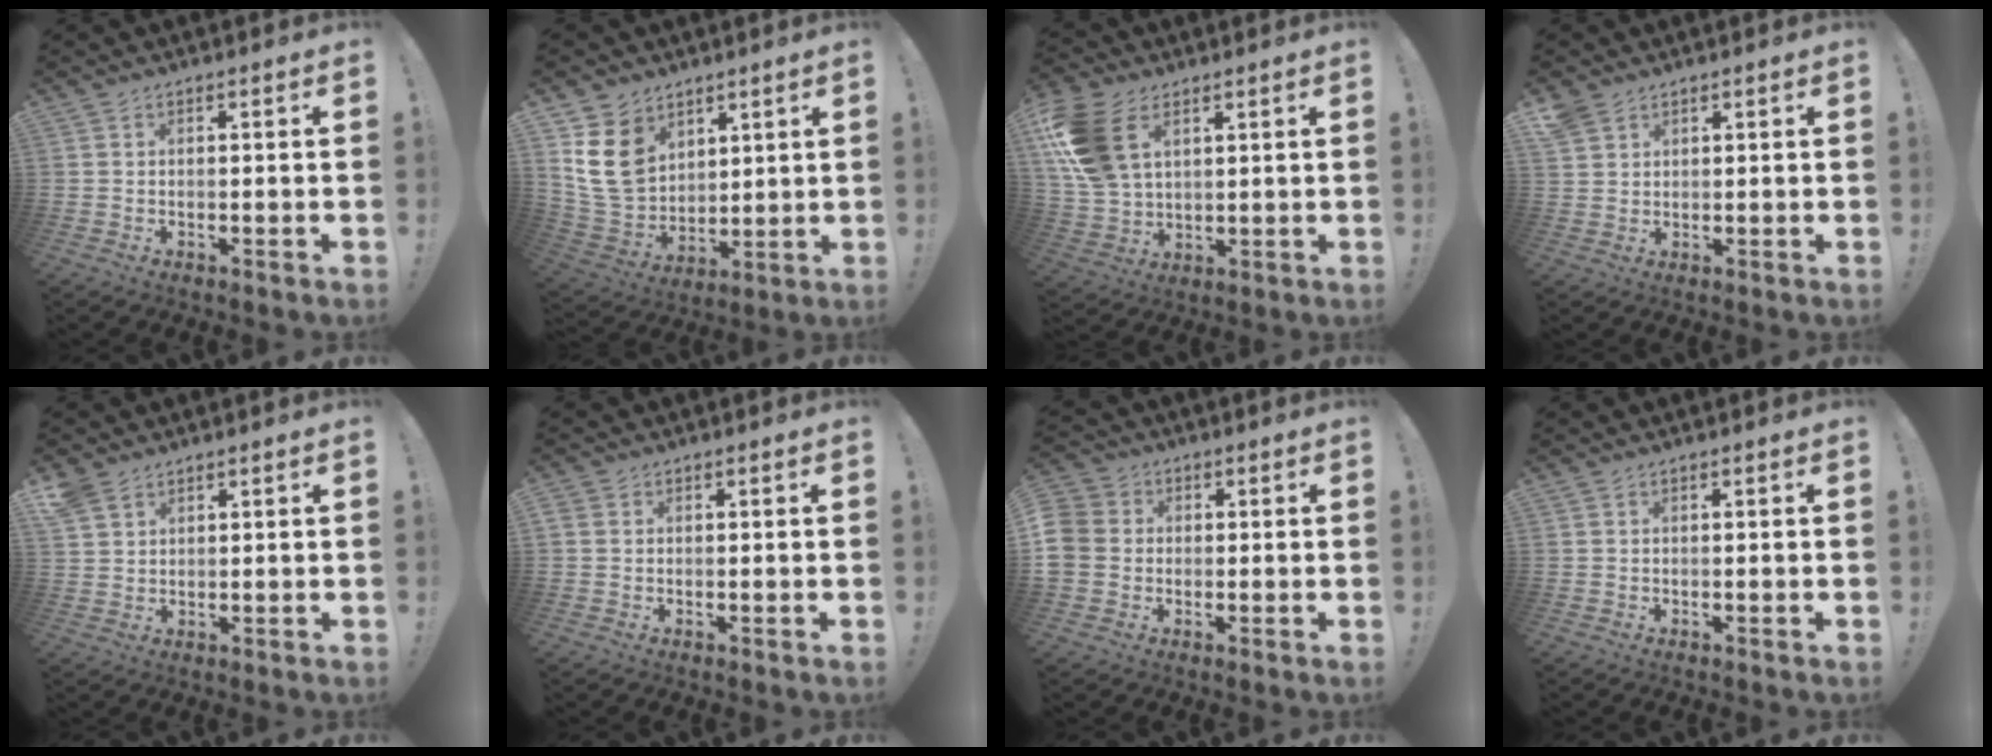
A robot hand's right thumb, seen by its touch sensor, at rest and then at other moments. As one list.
[{"total": 14.0, "force": [6.9, 10.7, 5.9], "torque": [-0.106, -0.040, 0.139]}, {"total": 16.1, "force": [6.5, 10.3, 10.6], "torque": [-0.225, -0.018, 0.126]}, {"total": 3.7, "force": [2.9, 2.0, 1.3], "torque": [-0.032, -0.010, 0.058]}, {"total": 4.3, "force": [3.1, 2.4, 1.7], "torque": [-0.041, -0.010, 0.063]}, {"total": 1.6, "force": [0.5, 1.4, 0.7], "torque": [-0.019, 0.006, 0.010]}, {"total": 7.7, "force": [-0.4, 6.9, 3.4], "torque": [-0.078, 0.011, -0.006]}, {"total": 0.0}]